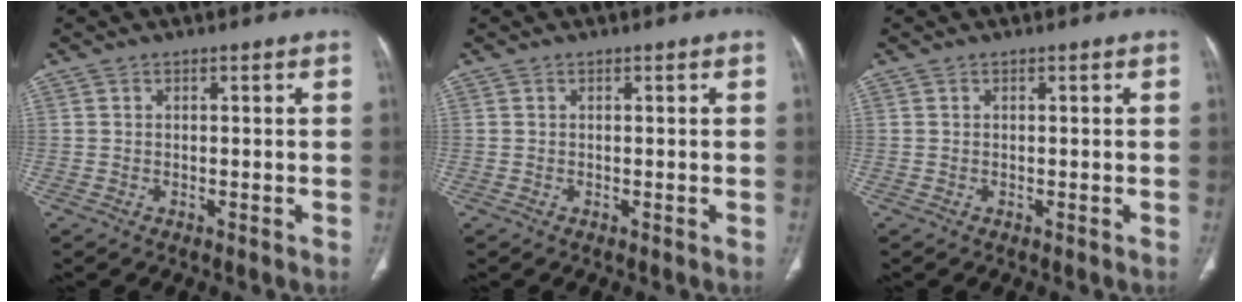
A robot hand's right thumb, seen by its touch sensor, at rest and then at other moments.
{"total": 0.0}
{"total": 0.0}